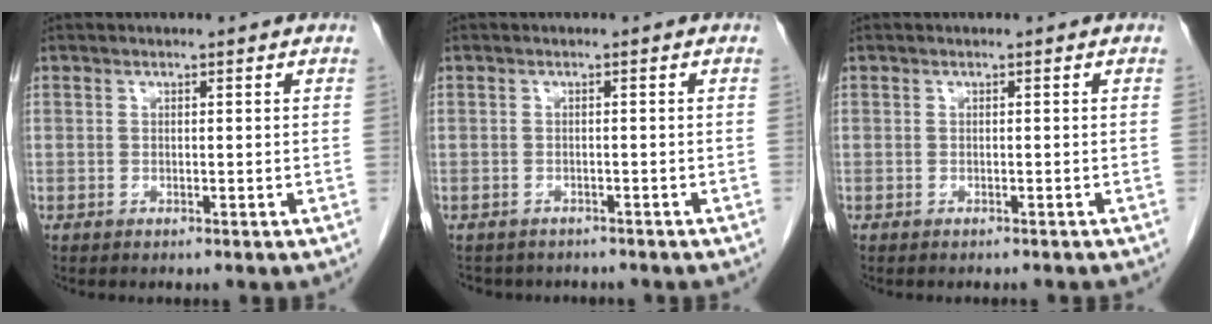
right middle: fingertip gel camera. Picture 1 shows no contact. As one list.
[{"total": 5.1, "force": [-4.5, 2.3, 0.9], "torque": [-0.013, 0.003, -0.055]}, {"total": 2.6, "force": [-2.4, 0.4, 0.9], "torque": [-0.015, -0.003, -0.029]}]